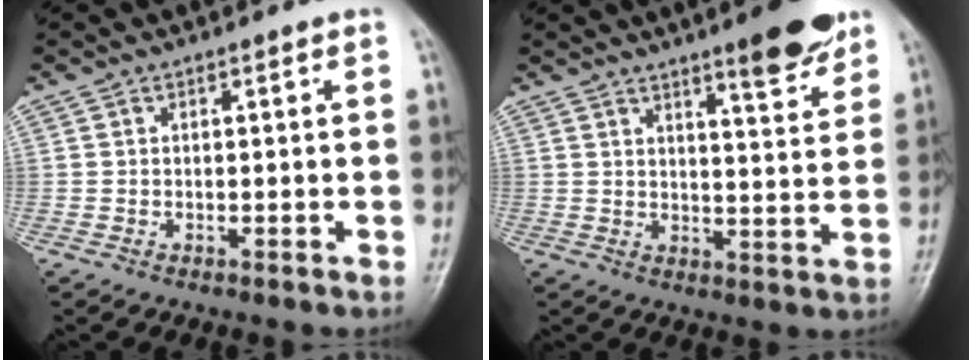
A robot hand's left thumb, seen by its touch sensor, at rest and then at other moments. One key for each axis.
{"total": 8.6, "fx": 6.0, "fy": 1.7, "fz": 5.9, "tx": -0.065, "ty": -0.040, "tz": 0.085}